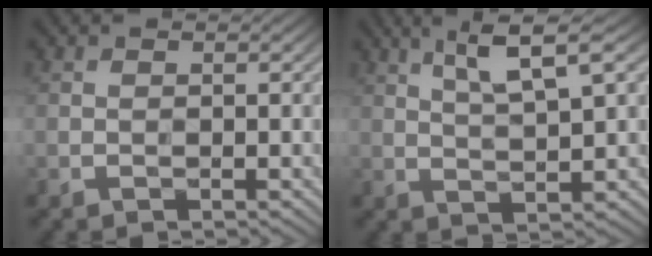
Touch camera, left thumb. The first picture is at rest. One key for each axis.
{"total": 6.6, "fx": 3.6, "fy": 1.0, "fz": 5.5, "tx": -0.112, "ty": 0.012, "tz": 0.073}